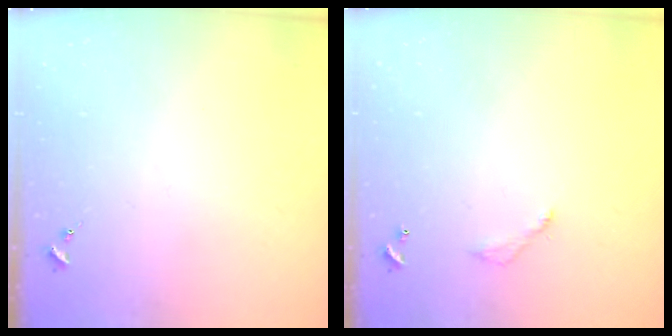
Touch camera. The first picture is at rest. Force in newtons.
{"total": 3.8, "press": 3.8, "slide": 0.2}